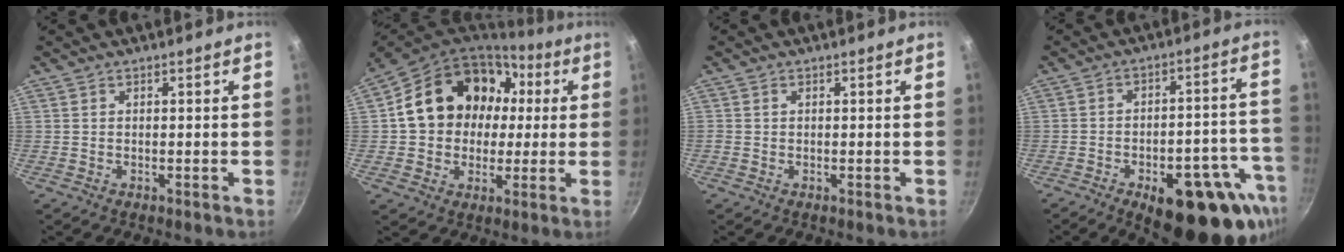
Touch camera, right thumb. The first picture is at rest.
{"total": 20.5, "force": [3.5, 16.4, 11.8], "torque": [-0.171, 0.041, 0.059]}
{"total": 0.5, "force": [0.1, 0.5, 0.2], "torque": [-0.002, 0.003, 0.000]}
{"total": 23.0, "force": [-11.6, 9.9, 17.2], "torque": [-0.158, 0.043, -0.146]}